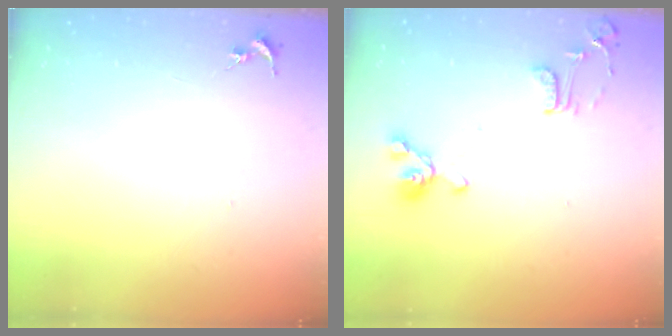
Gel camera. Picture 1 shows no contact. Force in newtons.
{"total": 12.8, "press": 12.8, "slide": 0.7}